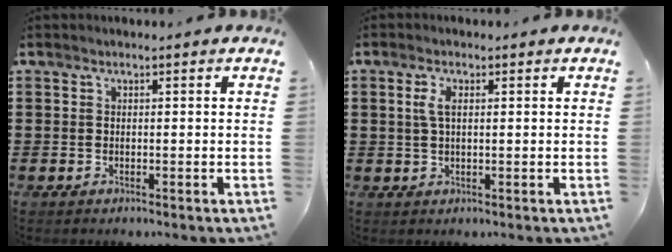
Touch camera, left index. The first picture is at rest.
{"total": 2.9, "force": [0.7, 1.1, 2.6], "torque": [-0.061, 0.005, 0.008]}